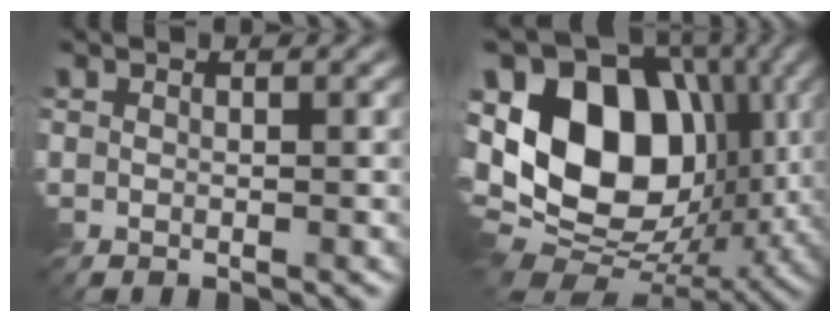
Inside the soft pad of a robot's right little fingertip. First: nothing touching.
{"total": 16.2, "force": [1.4, 11.3, 11.5], "torque": [-0.234, 0.008, 0.012]}